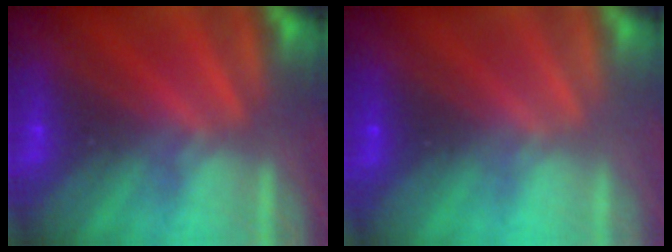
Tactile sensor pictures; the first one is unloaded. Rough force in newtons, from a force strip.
{"total": 2.9}